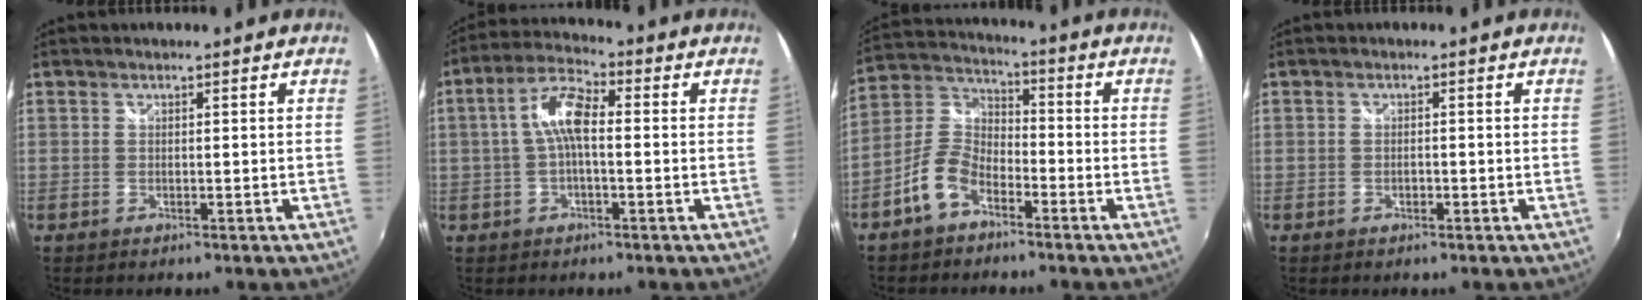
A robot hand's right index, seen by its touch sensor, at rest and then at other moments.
{"total": 7.5, "force": [0.0, 2.6, 7.0], "torque": [-0.146, 0.022, -0.003]}
{"total": 8.5, "force": [-5.1, 4.5, 5.1], "torque": [-0.121, 0.018, -0.102]}
{"total": 1.0, "force": [-0.6, 0.5, 0.7], "torque": [-0.013, 0.001, -0.011]}